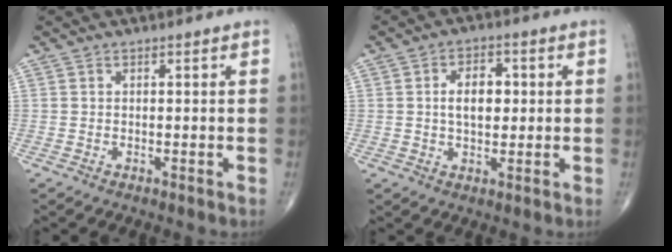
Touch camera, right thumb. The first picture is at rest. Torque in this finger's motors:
{"motor_torque": [-0.09, 0.12, 0.10, 0.05, 0.16]}